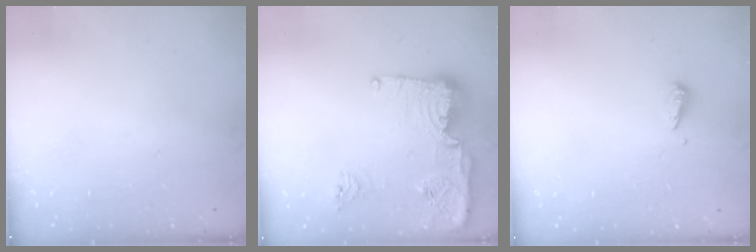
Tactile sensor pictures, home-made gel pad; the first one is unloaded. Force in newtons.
{"total": 14.8, "press": 14.7, "slide": 1.5}
{"total": 2.9, "press": 2.9, "slide": 0.4}